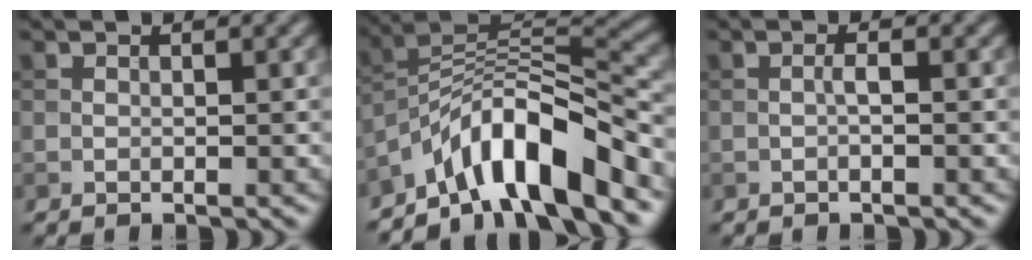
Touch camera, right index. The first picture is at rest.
{"total": 9.1, "force": [-6.2, 2.4, 6.1], "torque": [-0.087, 0.013, -0.115]}
{"total": 0.8, "force": [-0.2, 0.1, 0.8], "torque": [-0.015, 0.001, -0.006]}